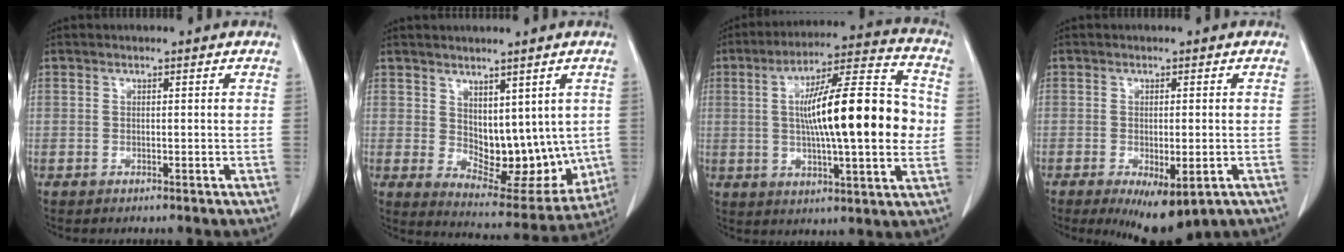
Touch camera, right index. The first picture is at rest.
{"total": 10.3, "force": [1.3, 6.1, 8.2], "torque": [-0.096, -0.011, 0.041]}
{"total": 19.9, "force": [1.0, 2.9, 19.6], "torque": [-0.311, 0.021, 0.008]}
{"total": 7.9, "force": [-4.2, 2.6, 6.1], "torque": [-0.081, -0.017, -0.054]}